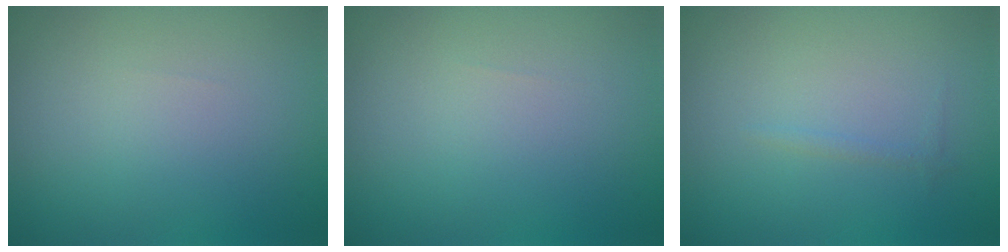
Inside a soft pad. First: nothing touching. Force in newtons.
{"total": 0.0}
{"total": 0.5, "press": 0.5, "slide": 0.1}